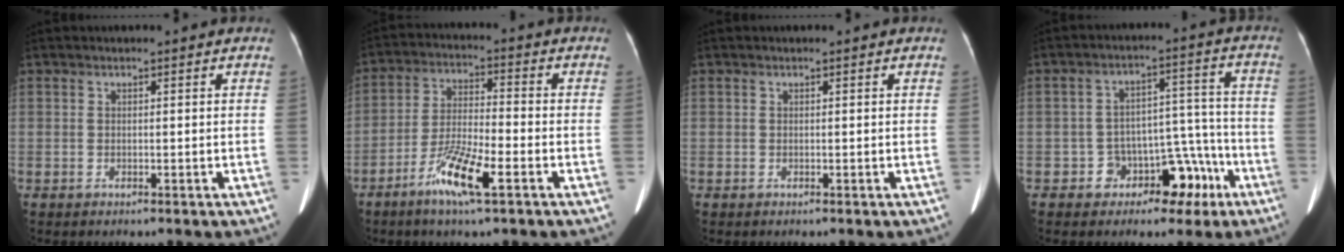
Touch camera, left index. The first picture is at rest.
{"total": 9.0, "force": [-4.9, 1.0, 7.5], "torque": [-0.152, -0.009, -0.092]}
{"total": 0.0}
{"total": 8.2, "force": [-4.6, 5.8, 3.6], "torque": [-0.033, 0.044, -0.057]}